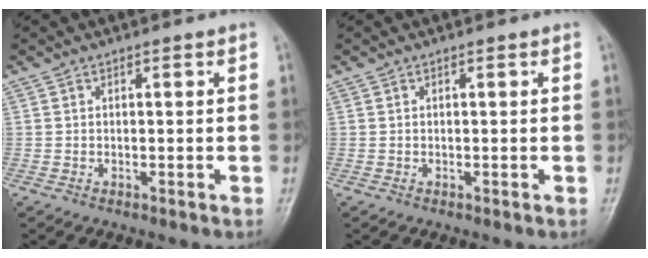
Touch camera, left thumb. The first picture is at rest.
{"total": 0.0}